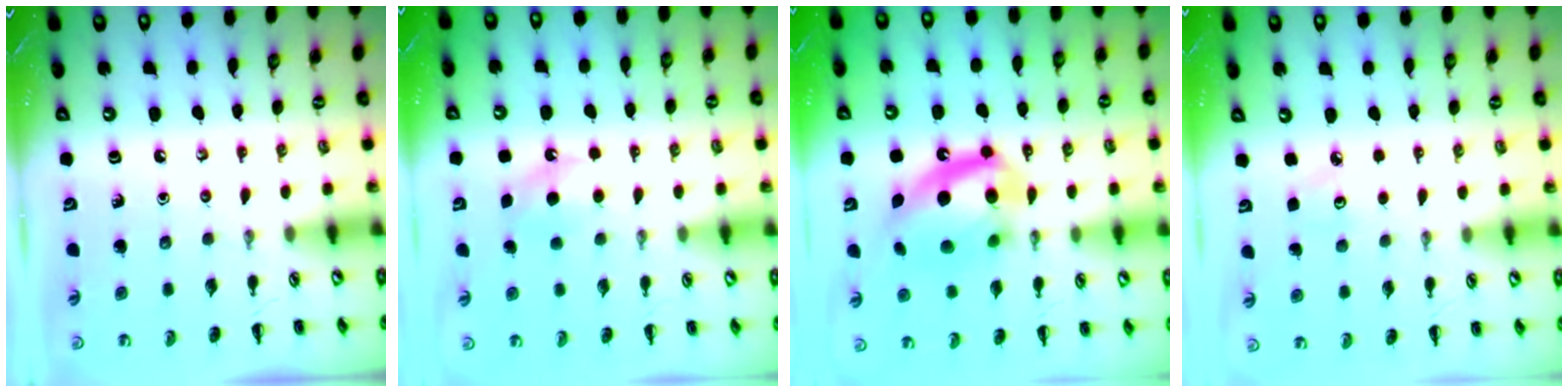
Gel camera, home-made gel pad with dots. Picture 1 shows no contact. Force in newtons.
{"total": 7.2, "press": 7.0, "slide": 1.8}
{"total": 16.8, "press": 16.5, "slide": 3.1}
{"total": 2.8, "press": 2.7, "slide": 0.8}